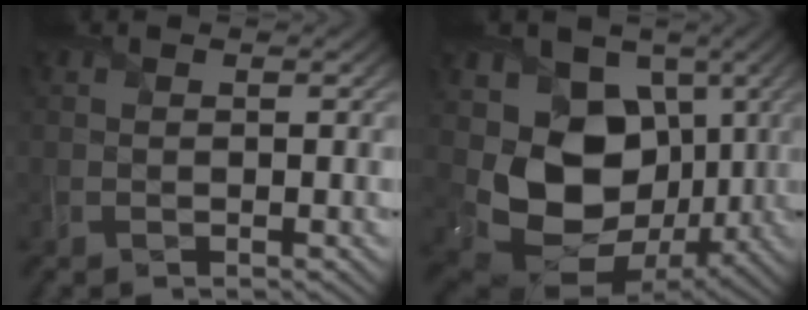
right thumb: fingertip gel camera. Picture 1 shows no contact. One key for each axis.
{"total": 13.1, "fx": -0.2, "fy": 10.2, "fz": 8.2, "tx": -0.168, "ty": -0.033, "tz": -0.001}